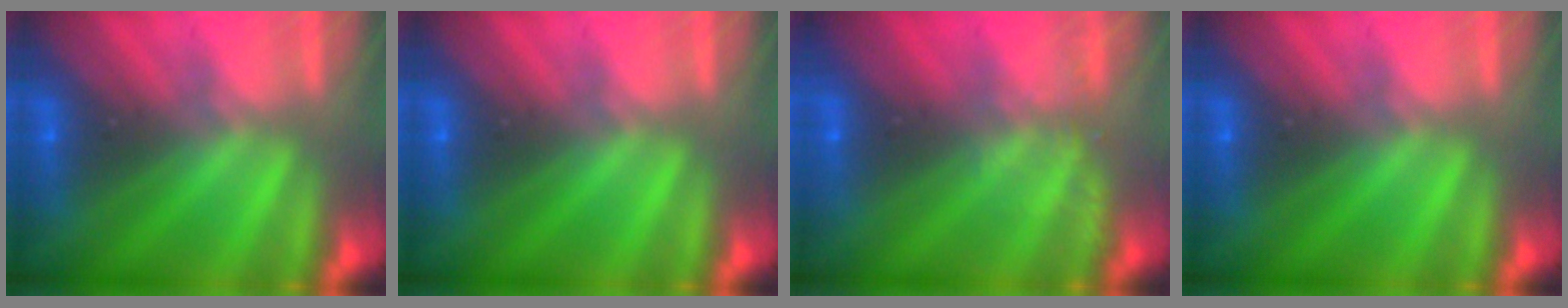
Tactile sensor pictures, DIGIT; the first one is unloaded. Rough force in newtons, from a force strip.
{"total": 0.0}
{"total": 2.2}
{"total": 0.0}